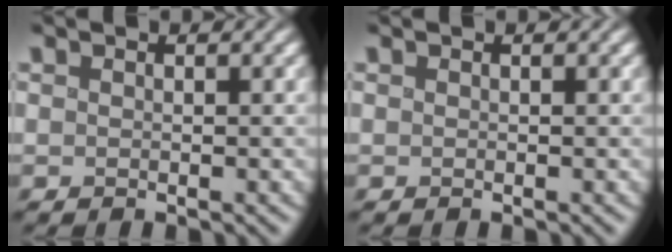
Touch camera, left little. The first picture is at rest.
{"total": 0.0}